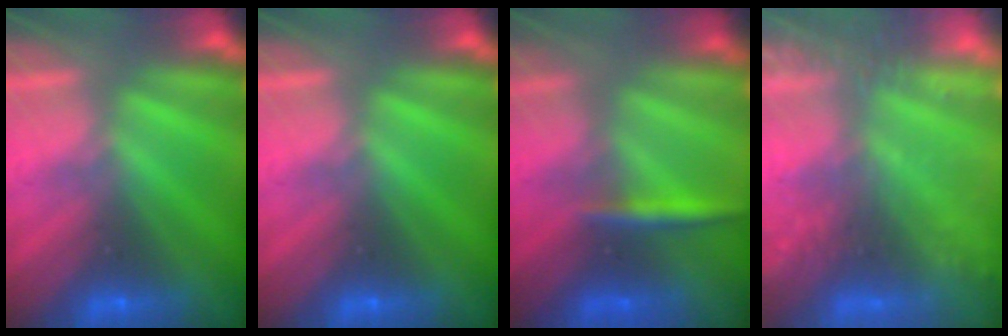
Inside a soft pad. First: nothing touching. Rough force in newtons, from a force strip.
{"total": 0.0}
{"total": 2.7}
{"total": 6.1}